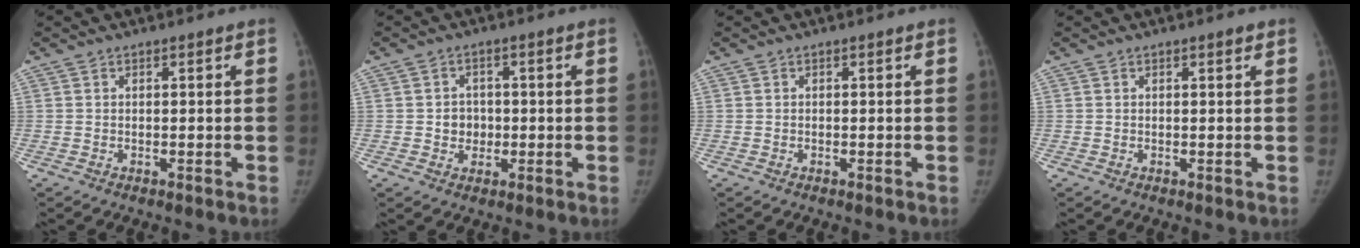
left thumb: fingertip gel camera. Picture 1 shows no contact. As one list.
[{"total": 3.7, "force": [-0.4, 3.3, 1.5], "torque": [0.003, 0.007, -0.007]}, {"total": 0.0}, {"total": 0.7, "force": [0.4, 0.1, 0.5], "torque": [-0.006, -0.001, 0.007]}]